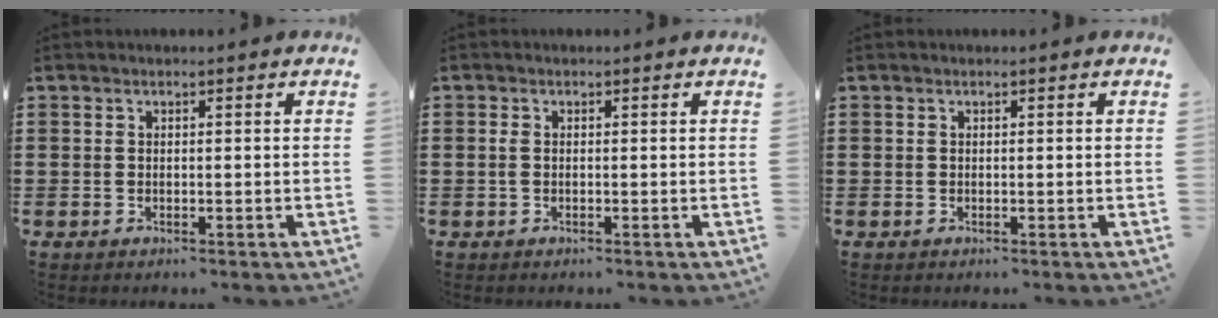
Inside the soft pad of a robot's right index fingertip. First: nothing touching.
{"total": 0.9, "force": [-0.1, 0.4, 0.8], "torque": [-0.022, -0.001, -0.005]}
{"total": 0.0}